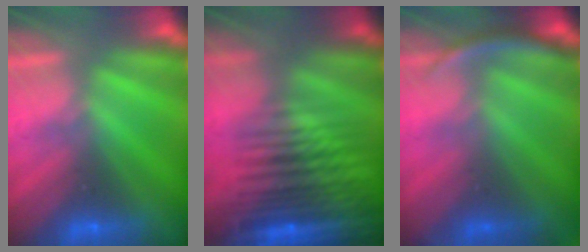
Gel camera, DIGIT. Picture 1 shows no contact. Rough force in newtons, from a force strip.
{"total": 9.1}
{"total": 2.9}